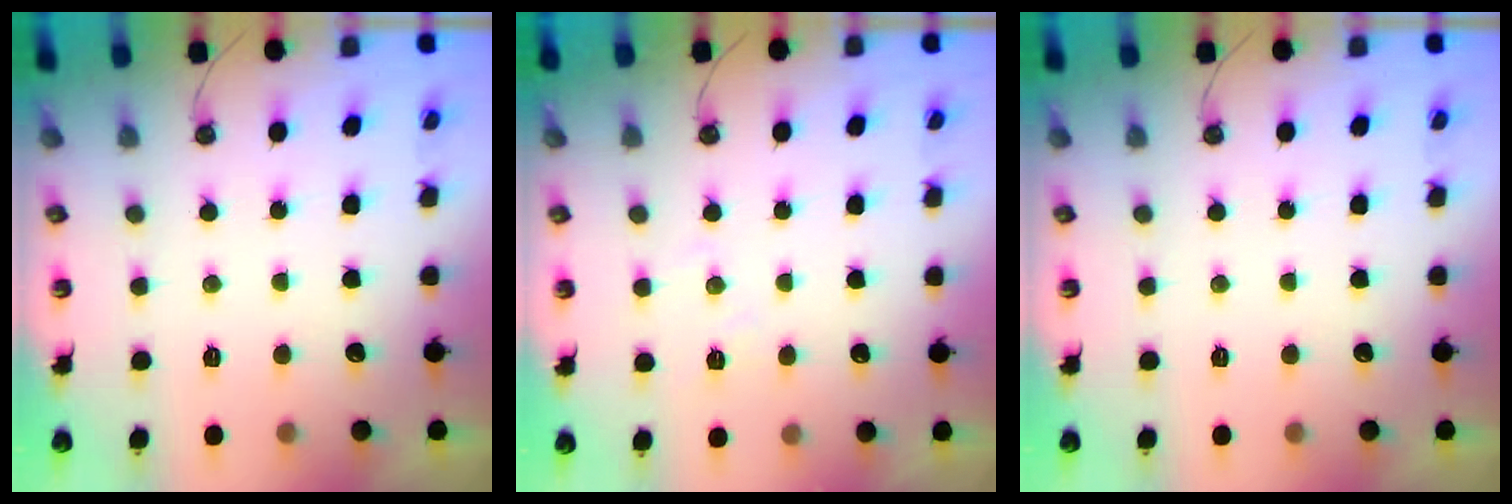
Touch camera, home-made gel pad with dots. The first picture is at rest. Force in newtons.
{"total": 7.7, "press": 7.6, "slide": 0.7}
{"total": 0.0}